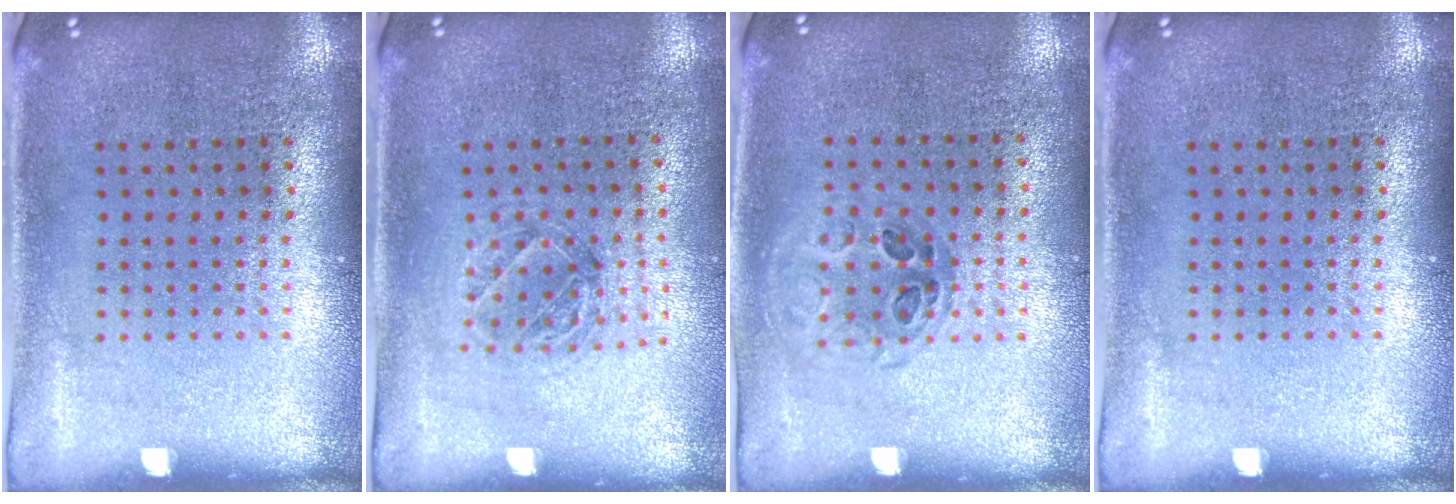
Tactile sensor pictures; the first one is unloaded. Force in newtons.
{"total": 1.1, "press": 1.1, "slide": 0.2}
{"total": 1.0, "press": 0.8, "slide": 0.6}
{"total": 0.0}